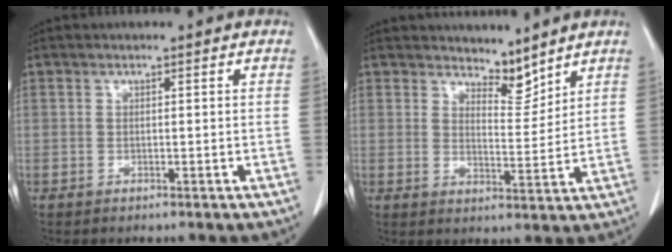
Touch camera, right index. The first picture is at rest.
{"total": 4.5, "force": [4.2, 1.3, 0.8], "torque": [-0.008, -0.010, 0.073]}